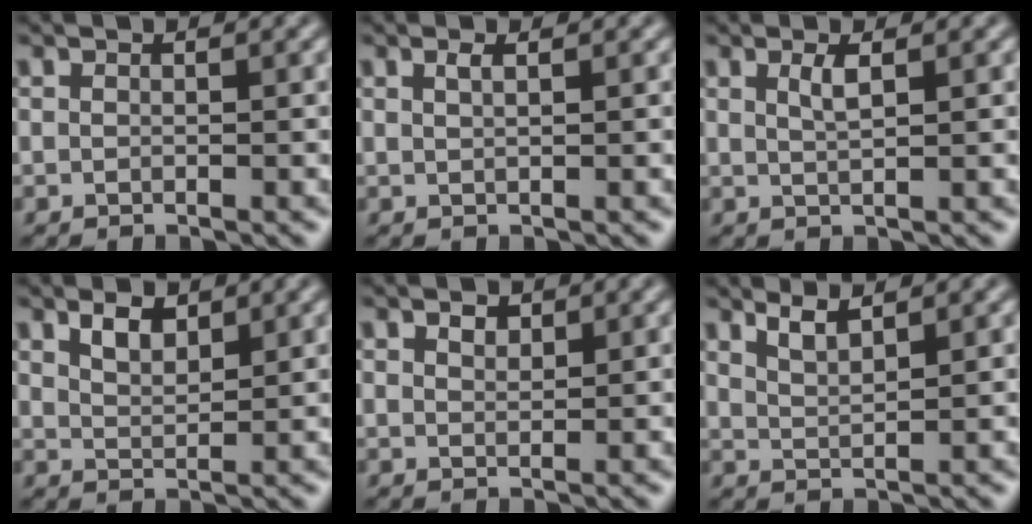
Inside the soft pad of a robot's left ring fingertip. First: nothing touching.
{"total": 1.0, "force": [0.5, 0.3, 0.8], "torque": [-0.012, 0.002, 0.008]}
{"total": 1.5, "force": [0.7, 0.4, 1.3], "torque": [-0.023, 0.001, 0.011]}
{"total": 2.2, "force": [1.6, 0.9, 1.2], "torque": [-0.024, 0.000, 0.033]}
{"total": 1.1, "force": [0.8, 0.6, 0.5], "torque": [-0.010, 0.002, 0.015]}
{"total": 2.1, "force": [1.7, 0.4, 1.1], "torque": [-0.020, -0.001, 0.034]}